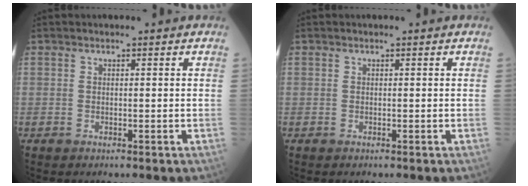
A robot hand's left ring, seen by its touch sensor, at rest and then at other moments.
{"total": 0.0}